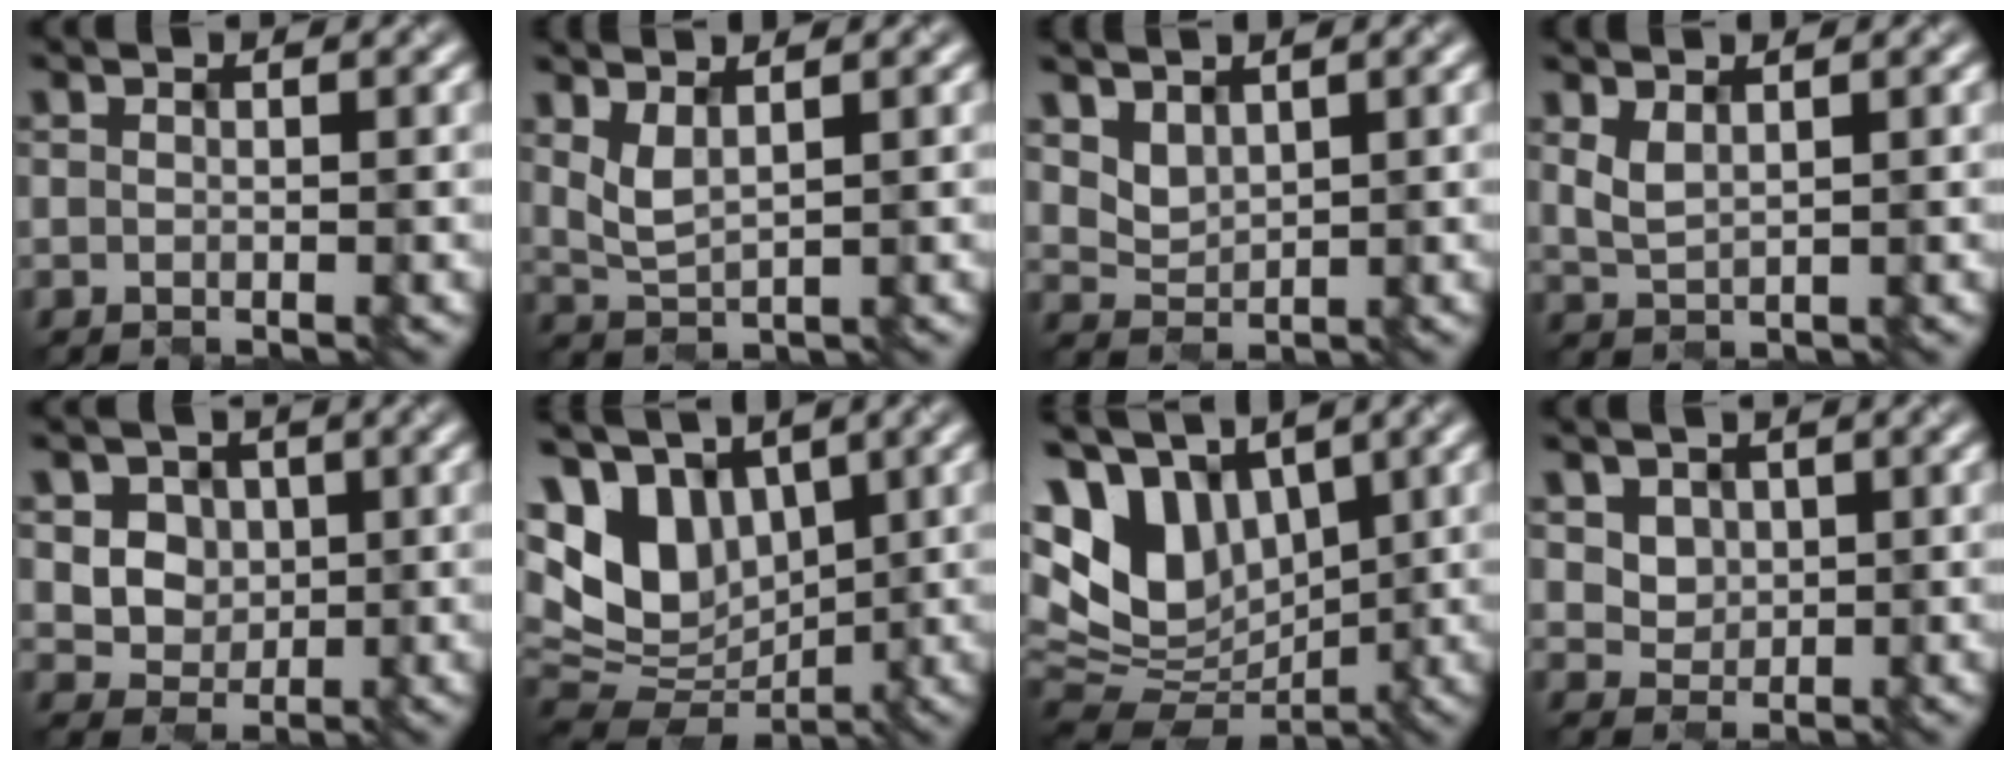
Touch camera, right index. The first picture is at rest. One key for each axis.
{"total": 1.9, "fx": 1.0, "fy": 0.5, "fz": 1.5, "tx": -0.041, "ty": -0.006, "tz": 0.027}
{"total": 2.0, "fx": 1.4, "fy": 1.2, "fz": 0.8, "tx": -0.021, "ty": -0.003, "tz": 0.034}
{"total": 1.5, "fx": 0.7, "fy": 0.7, "fz": 1.1, "tx": -0.030, "ty": -0.003, "tz": 0.019}
{"total": 5.4, "fx": 1.1, "fy": 4.8, "fz": 2.3, "tx": -0.046, "ty": 0.010, "tz": 0.015}
{"total": 8.2, "fx": 2.6, "fy": 5.5, "fz": 5.5, "tx": -0.119, "ty": 0.003, "tz": 0.043}
{"total": 9.9, "fx": 3.2, "fy": 6.7, "fz": 6.6, "tx": -0.150, "ty": 0.012, "tz": 0.051}
{"total": 4.2, "fx": 1.9, "fy": 3.3, "fz": 1.6, "tx": -0.050, "ty": 0.009, "tz": 0.037}